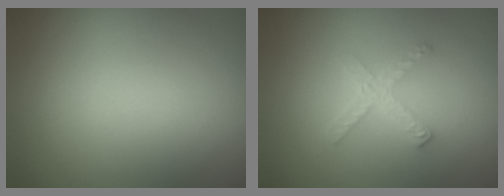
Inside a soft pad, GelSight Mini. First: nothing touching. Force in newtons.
{"total": 2.0, "press": 2.0, "slide": 0.2}